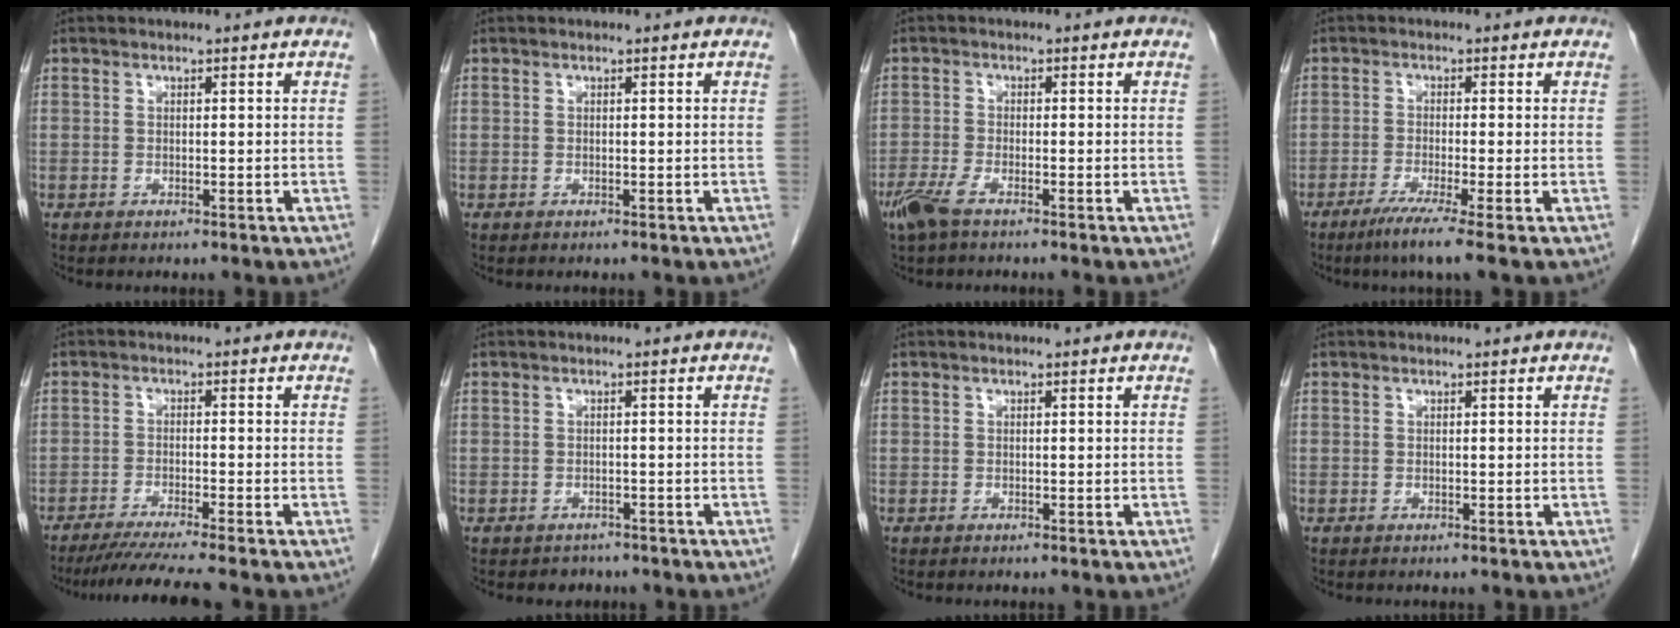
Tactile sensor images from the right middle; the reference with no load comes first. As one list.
[{"total": 0.0}, {"total": 3.6, "force": [-2.6, 0.6, 2.5], "torque": [-0.057, -0.007, -0.055]}, {"total": 5.7, "force": [-3.6, -1.0, 4.3], "torque": [-0.073, -0.018, -0.066]}, {"total": 8.3, "force": [-7.1, -1.5, 4.1], "torque": [-0.047, -0.027, -0.112]}, {"total": 2.1, "force": [-1.6, 1.3, 0.0], "torque": [-0.009, 0.003, -0.025]}, {"total": 0.0}, {"total": 0.0}]